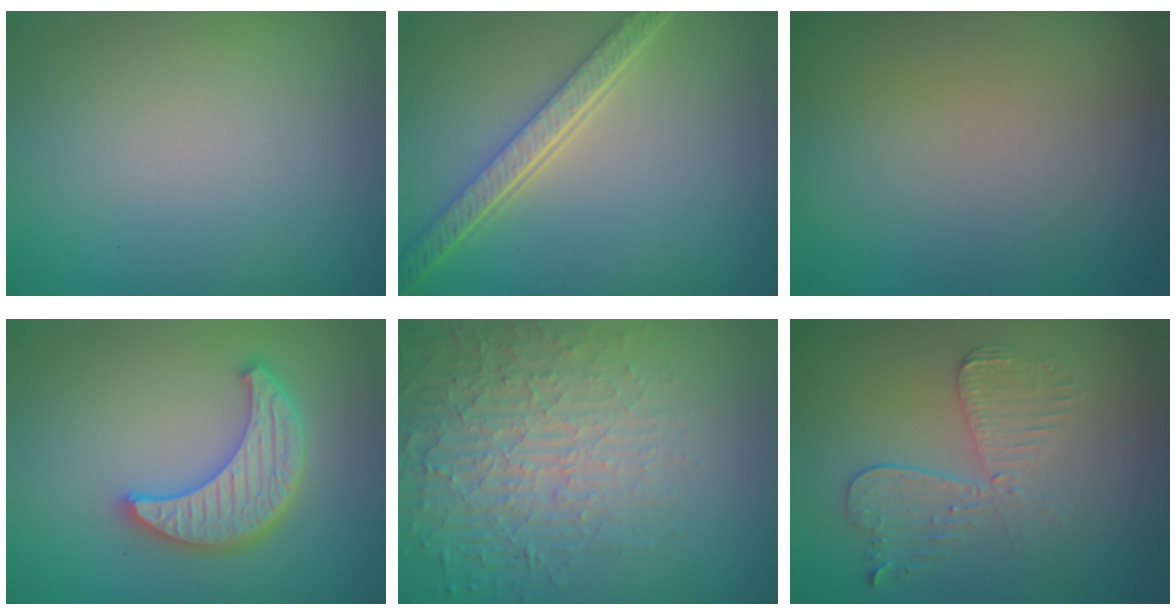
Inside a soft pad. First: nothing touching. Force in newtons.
{"total": 5.3, "press": 3.9, "slide": 3.6}
{"total": 0.0}
{"total": 5.1, "press": 4.3, "slide": 2.8}
{"total": 4.8, "press": 4.5, "slide": 1.7}
{"total": 3.5, "press": 3.1, "slide": 1.7}